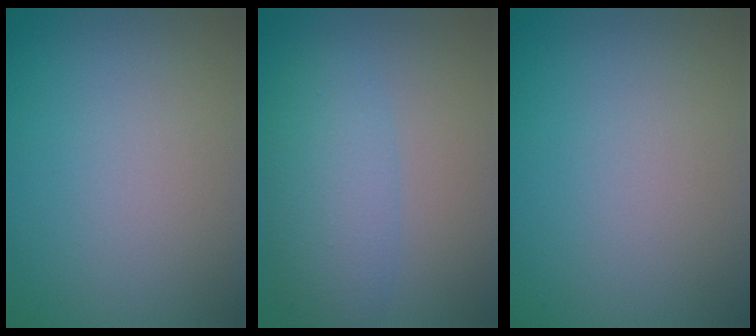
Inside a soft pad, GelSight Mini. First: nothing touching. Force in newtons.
{"total": 4.5, "press": 4.5, "slide": 0.2}
{"total": 0.0}